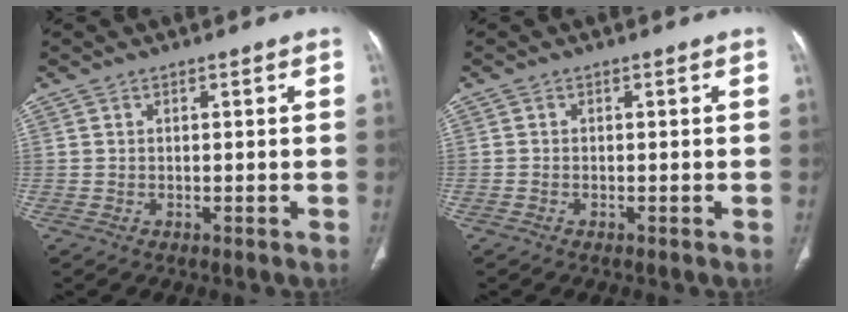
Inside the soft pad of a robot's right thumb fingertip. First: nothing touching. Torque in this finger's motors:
{"motor_torque": [-0.24, -0.14, 0.01, 0.34, 0.04]}